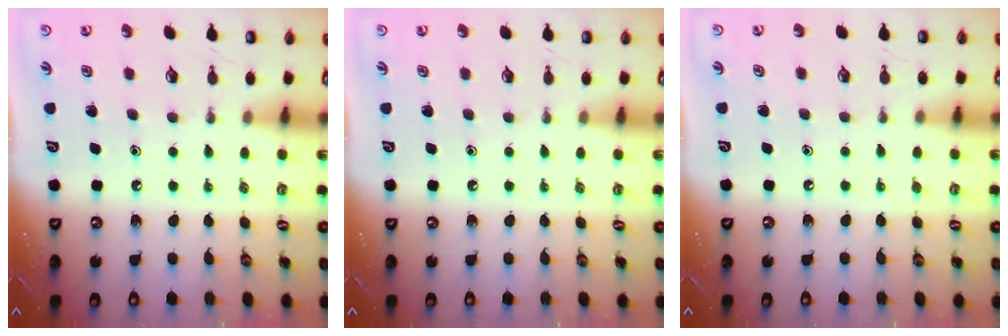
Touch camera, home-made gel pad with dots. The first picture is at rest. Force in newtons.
{"total": 0.0}
{"total": 3.0, "press": 2.9, "slide": 0.3}